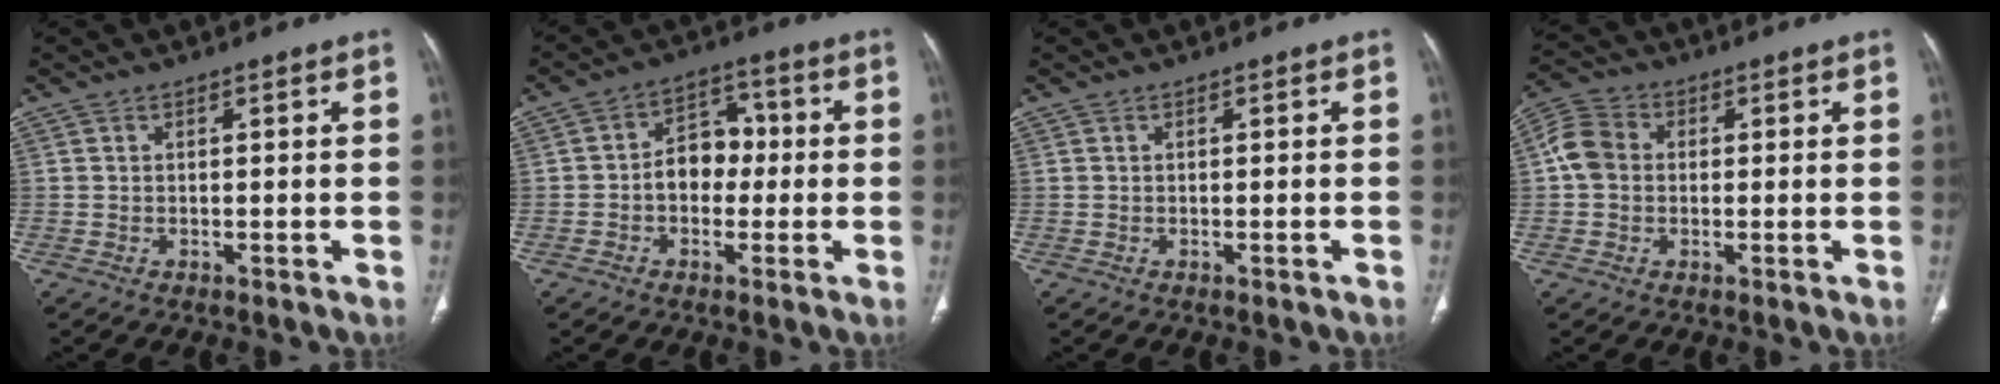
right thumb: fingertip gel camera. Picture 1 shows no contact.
{"total": 8.0, "force": [-0.7, 6.1, 5.1], "torque": [-0.044, 0.030, -0.022]}
{"total": 0.0}
{"total": 6.6, "force": [0.3, 5.4, 3.7], "torque": [-0.069, 0.018, -0.004]}